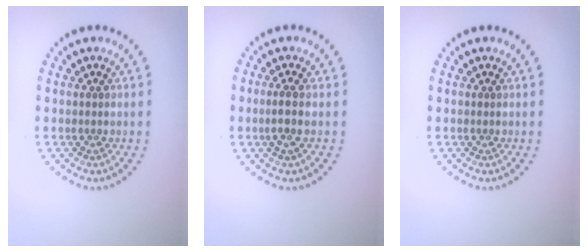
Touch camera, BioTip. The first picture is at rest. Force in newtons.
{"total": 1.7, "press": 1.3, "slide": 1.1}
{"total": 0.0}